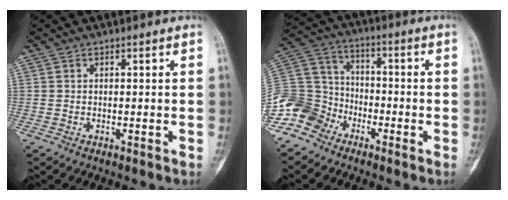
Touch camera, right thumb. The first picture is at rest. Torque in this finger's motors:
{"motor_torque": [0.87, 0.20, 0.95, -0.79, 0.09]}